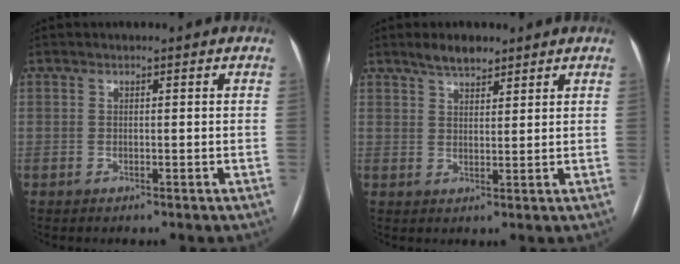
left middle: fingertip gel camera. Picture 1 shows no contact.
{"total": 4.0, "force": [3.2, 1.4, 1.9], "torque": [-0.038, 0.006, 0.057]}